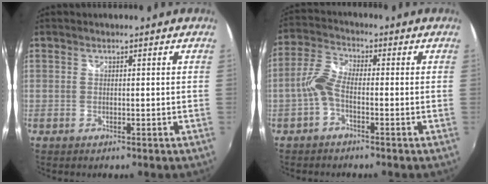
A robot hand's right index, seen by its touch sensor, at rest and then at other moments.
{"total": 5.0, "force": [-2.0, 2.2, 4.1], "torque": [-0.095, 0.014, -0.045]}